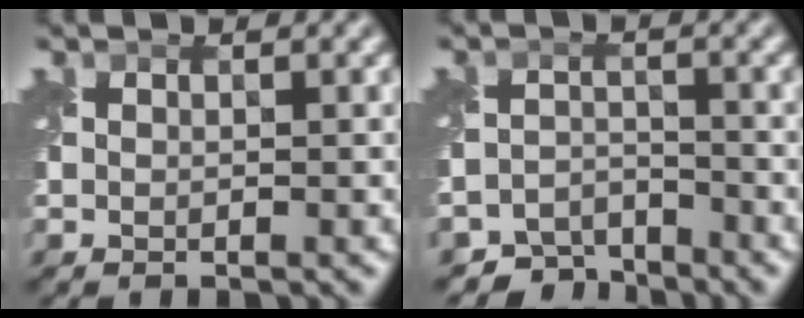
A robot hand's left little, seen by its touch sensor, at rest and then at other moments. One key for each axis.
{"total": 4.0, "fx": -3.7, "fy": 1.3, "fz": 0.1, "tx": 0.007, "ty": -0.008, "tz": -0.070}